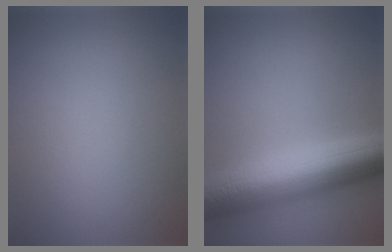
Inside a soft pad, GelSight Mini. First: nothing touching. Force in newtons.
{"total": 10.7, "press": 10.7, "slide": 0.1}